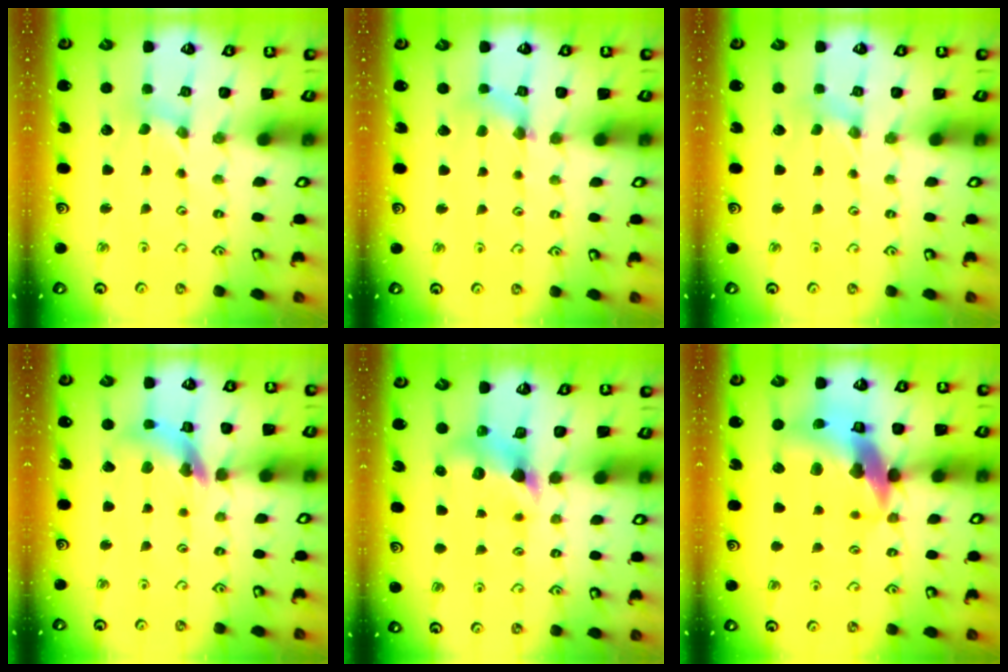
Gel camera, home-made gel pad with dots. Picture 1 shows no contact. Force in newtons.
{"total": 2.4, "press": 2.4, "slide": 0.2}
{"total": 0.0}
{"total": 11.5, "press": 11.4, "slide": 1.1}
{"total": 6.0, "press": 6.0, "slide": 0.6}
{"total": 15.9, "press": 15.8, "slide": 2.1}